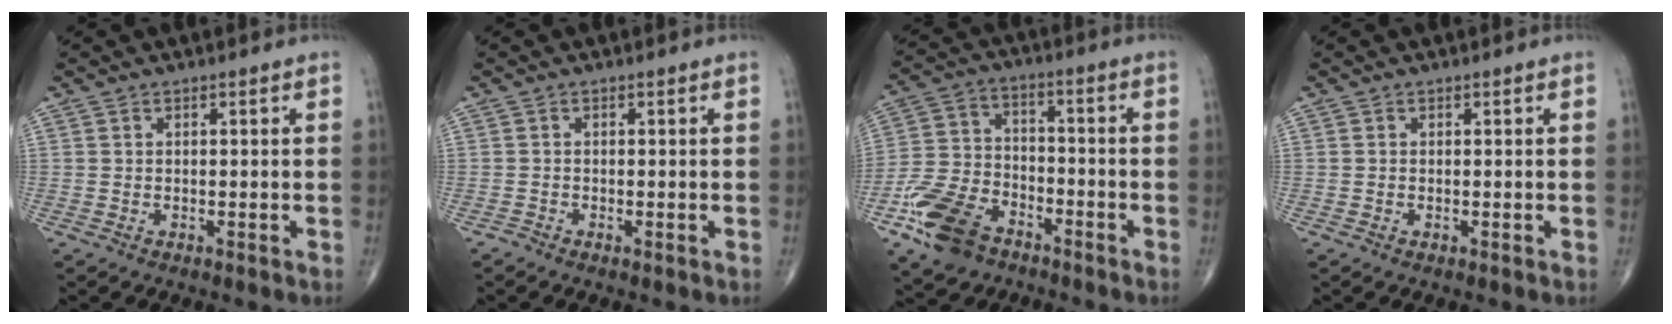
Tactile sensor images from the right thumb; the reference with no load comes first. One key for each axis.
{"total": 0.6, "fx": -0.5, "fy": 0.2, "fz": 0.2, "tx": -0.003, "ty": -0.001, "tz": -0.013}
{"total": 13.4, "fx": -7.8, "fy": 8.4, "fz": 7.0, "tx": -0.125, "ty": 0.039, "tz": -0.151}
{"total": 0.0}